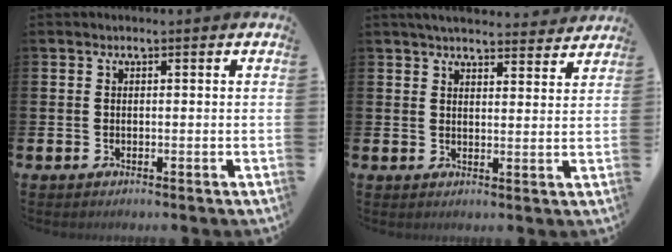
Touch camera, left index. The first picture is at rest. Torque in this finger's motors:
{"motor_torque": [1.06, -1.08, 0.13, 0.03]}